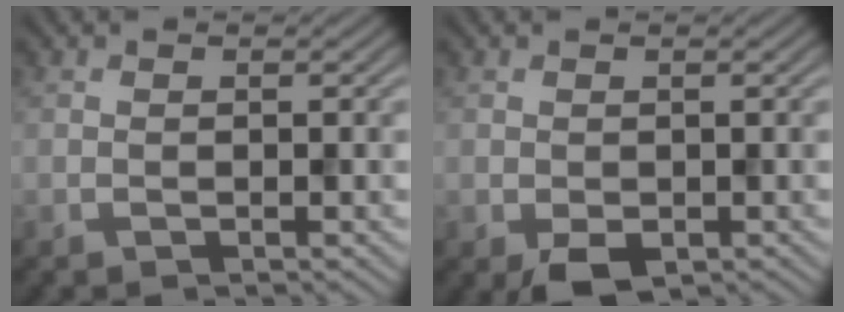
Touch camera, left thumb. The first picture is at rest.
{"total": 2.5, "force": [-1.2, 1.5, 1.5], "torque": [-0.029, -0.012, -0.017]}